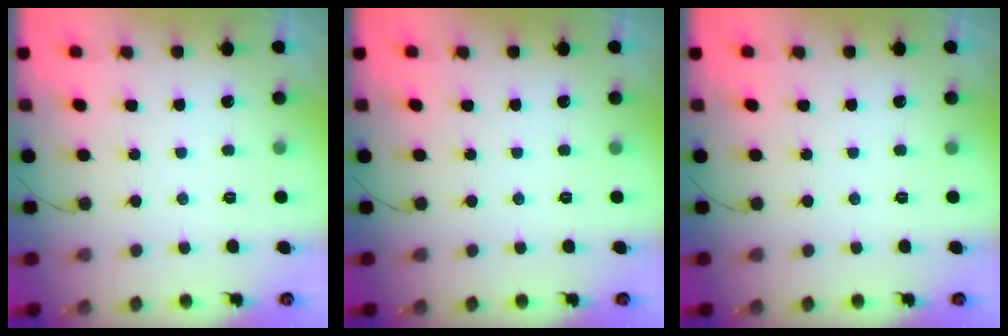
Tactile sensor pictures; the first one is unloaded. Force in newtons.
{"total": 0.0}
{"total": 0.0}